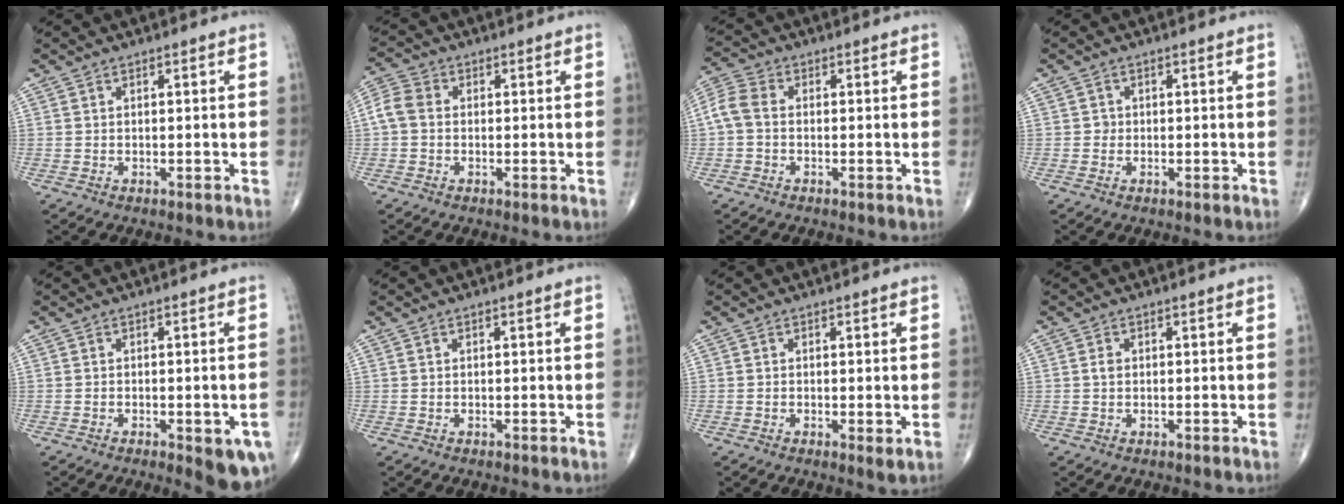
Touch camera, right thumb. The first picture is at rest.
{"total": 5.0, "force": [-0.1, 3.9, 3.1], "torque": [-0.068, 0.016, -0.012]}
{"total": 5.2, "force": [-0.4, 3.5, 3.8], "torque": [-0.088, 0.015, -0.019]}
{"total": 1.0, "force": [-0.1, 0.9, 0.2], "torque": [0.004, 0.003, -0.002]}
{"total": 7.5, "force": [-2.8, 2.6, 6.4], "torque": [-0.062, 0.000, -0.030]}
{"total": 0.0}
{"total": 1.6, "force": [-0.1, 0.4, 1.5], "torque": [-0.028, -0.008, -0.004]}
{"total": 1.1, "force": [0.1, 0.8, 0.7], "torque": [-0.012, 0.003, 0.000]}